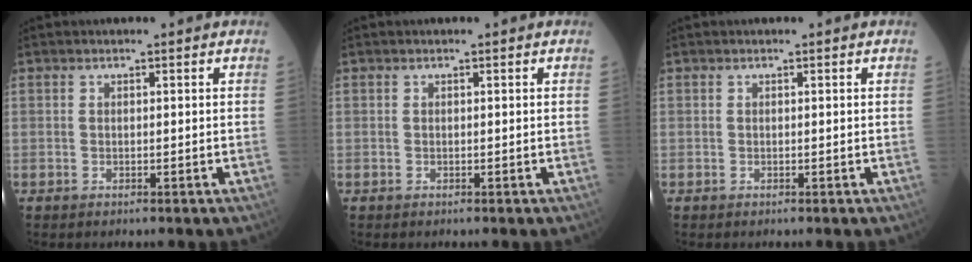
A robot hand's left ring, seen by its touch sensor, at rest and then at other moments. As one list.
[{"total": 0.0}, {"total": 0.0}]